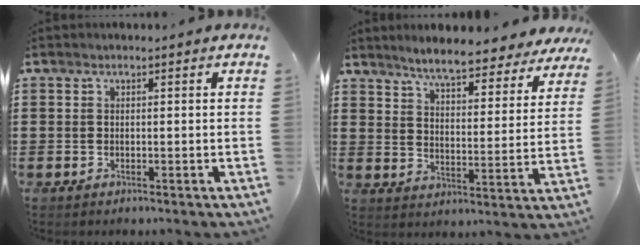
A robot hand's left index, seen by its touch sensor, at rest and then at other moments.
{"total": 6.3, "force": [5.9, 0.0, 2.3], "torque": [-0.062, -0.039, 0.099]}